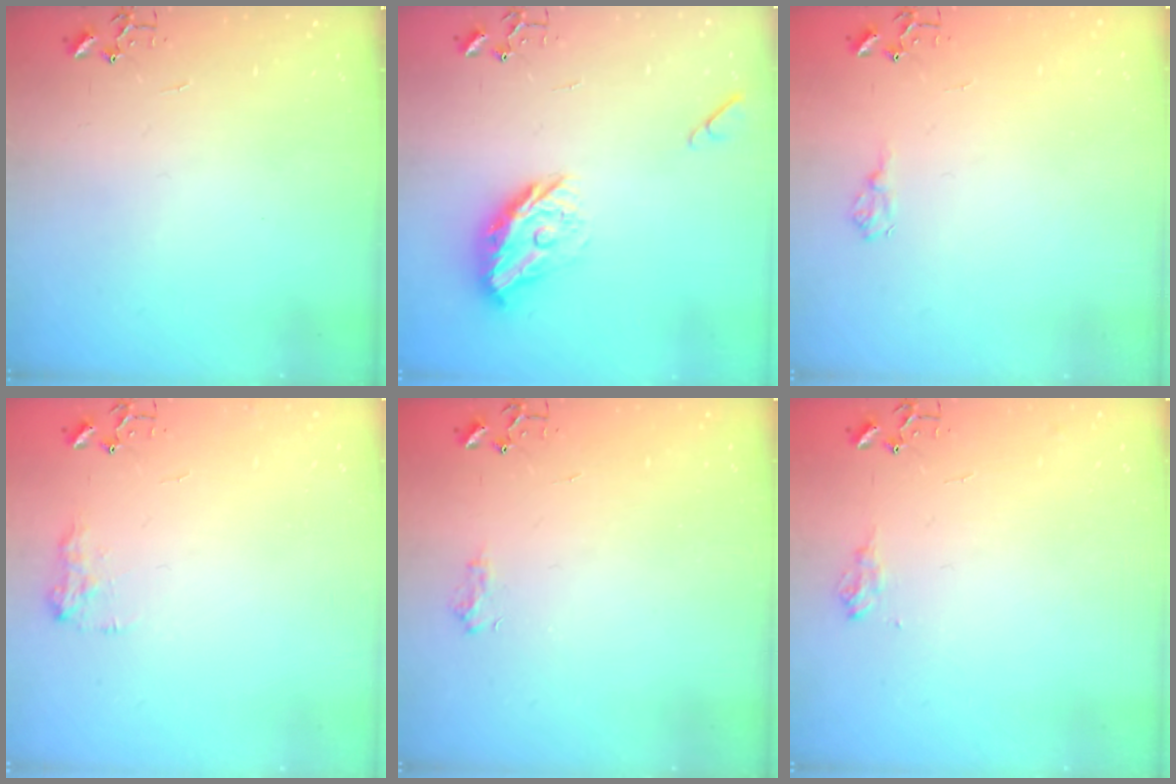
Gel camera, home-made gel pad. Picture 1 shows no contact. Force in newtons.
{"total": 13.5, "press": 13.4, "slide": 0.7}
{"total": 6.8, "press": 6.8, "slide": 0.9}
{"total": 7.9, "press": 7.9, "slide": 0.4}
{"total": 6.6, "press": 6.6, "slide": 0.8}
{"total": 8.0, "press": 8.0, "slide": 1.0}